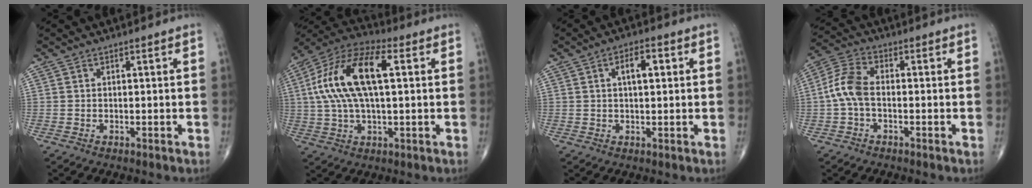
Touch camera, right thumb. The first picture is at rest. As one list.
[{"total": 17.7, "force": [3.1, 7.7, 15.6], "torque": [-0.312, 0.032, 0.050]}, {"total": 4.9, "force": [1.3, 2.1, 4.2], "torque": [-0.059, 0.007, 0.019]}, {"total": 7.0, "force": [-0.9, 3.8, 5.8], "torque": [-0.129, 0.022, -0.027]}]